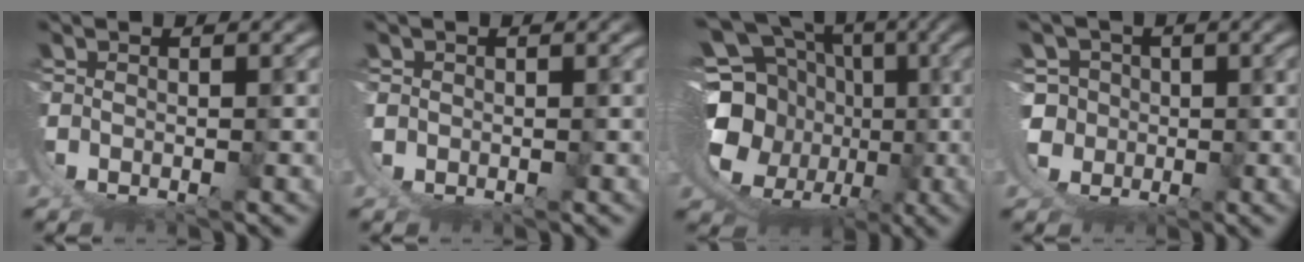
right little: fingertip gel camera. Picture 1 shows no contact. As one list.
[{"total": 1.4, "force": [0.3, 1.4, 0.2], "torque": [-0.017, -0.003, 0.007]}, {"total": 17.8, "force": [0.4, 13.6, 11.6], "torque": [-0.199, -0.030, 0.005]}, {"total": 10.9, "force": [-0.8, 10.3, 3.3], "torque": [-0.116, -0.051, -0.008]}]